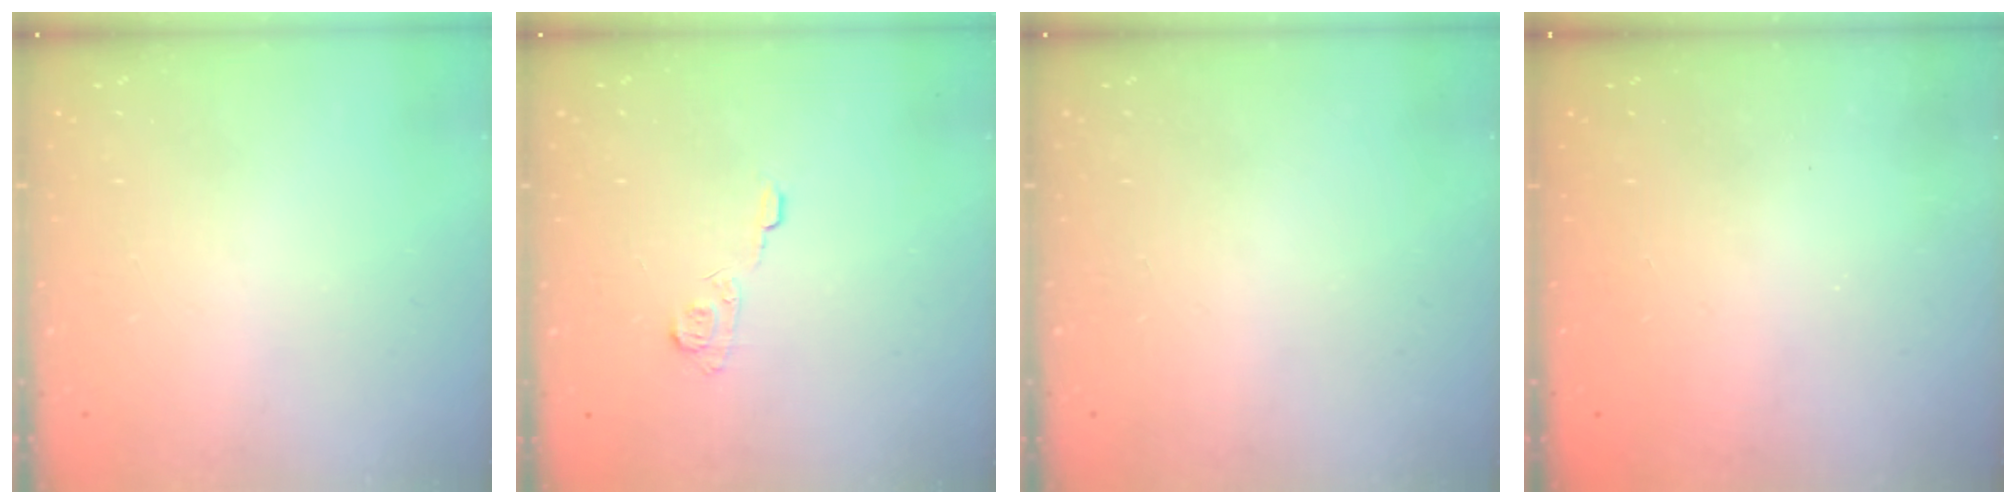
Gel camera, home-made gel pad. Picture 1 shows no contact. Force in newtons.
{"total": 6.2, "press": 6.2, "slide": 0.5}
{"total": 0.0}
{"total": 2.6, "press": 2.4, "slide": 0.8}